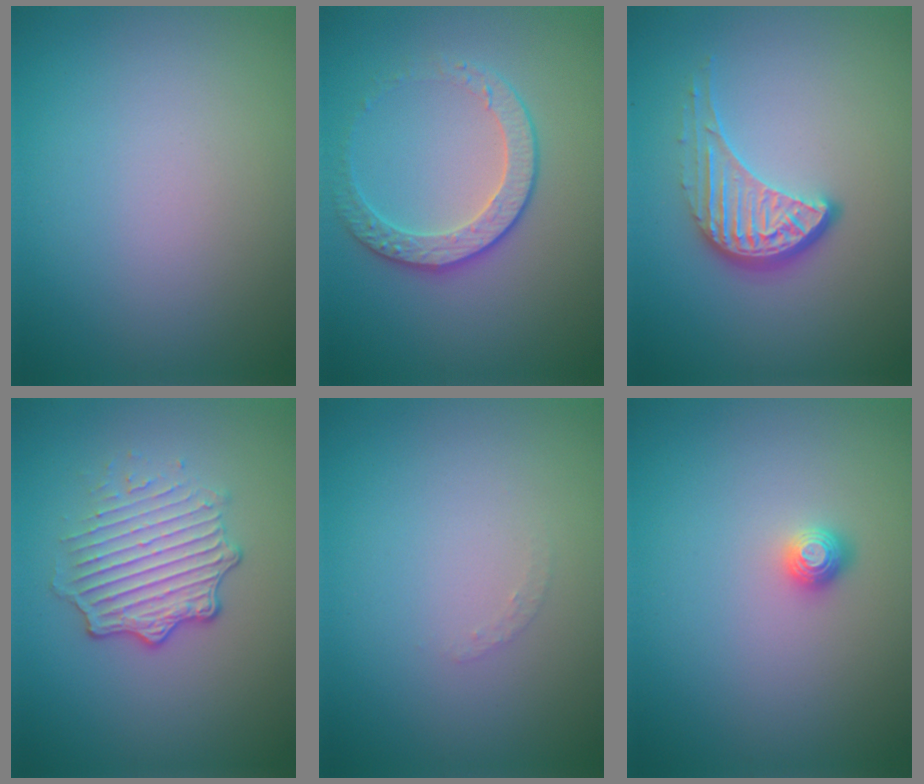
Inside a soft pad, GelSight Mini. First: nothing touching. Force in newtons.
{"total": 2.8, "press": 2.4, "slide": 1.4}
{"total": 4.0, "press": 2.9, "slide": 2.7}
{"total": 4.8, "press": 3.5, "slide": 3.3}
{"total": 0.7, "press": 0.7, "slide": 0.1}
{"total": 1.2, "press": 1.0, "slide": 0.5}